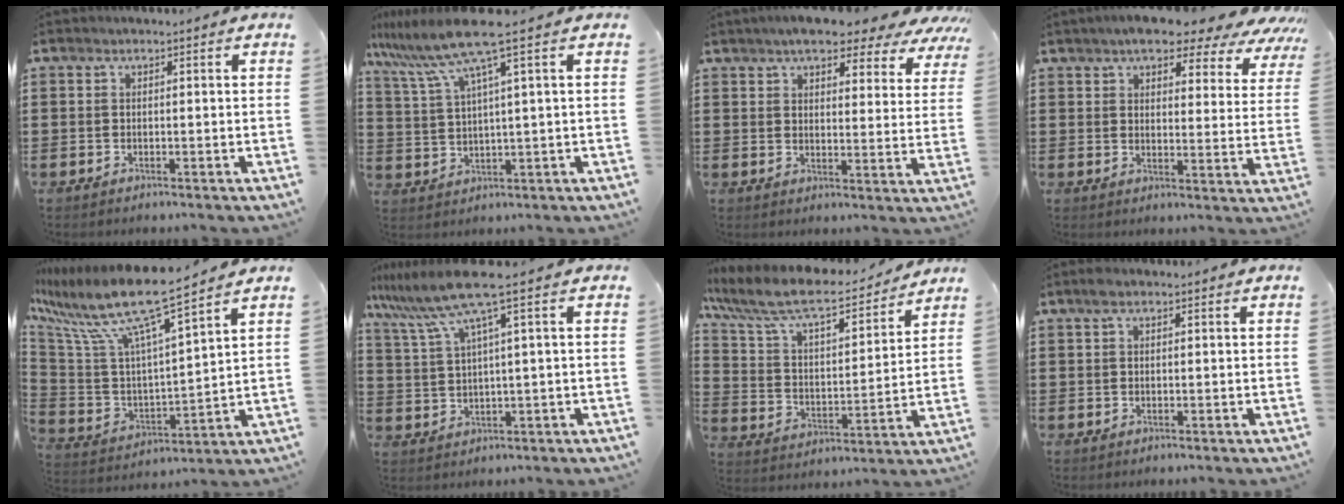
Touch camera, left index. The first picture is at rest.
{"total": 8.6, "force": [5.1, -0.3, 7.0], "torque": [-0.166, -0.028, 0.082]}
{"total": 6.3, "force": [5.5, 1.5, 2.7], "torque": [-0.069, -0.021, 0.095]}
{"total": 6.5, "force": [5.7, 1.6, 2.7], "torque": [-0.063, -0.027, 0.095]}
{"total": 11.8, "force": [9.0, 0.7, 7.7], "torque": [-0.190, -0.065, 0.146]}
{"total": 8.2, "force": [4.5, 0.0, 6.9], "torque": [-0.169, -0.029, 0.070]}
{"total": 10.2, "force": [8.5, 2.2, 5.2], "torque": [-0.136, -0.047, 0.143]}
{"total": 1.5, "force": [0.8, 0.7, 1.1], "torque": [-0.024, 0.005, 0.013]}